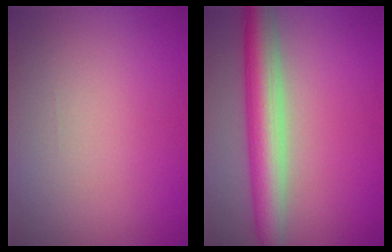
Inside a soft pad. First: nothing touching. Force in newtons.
{"total": 5.9, "press": 5.9, "slide": 0.2}